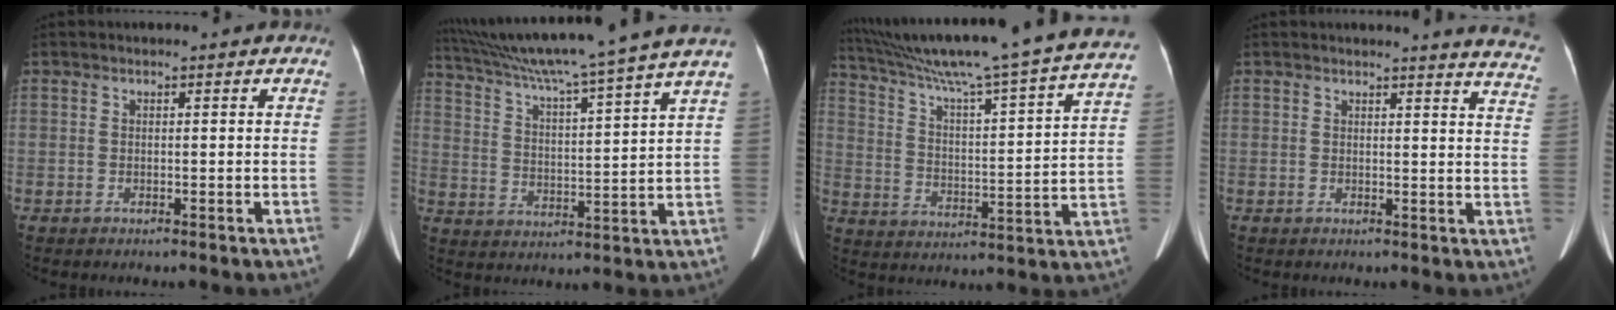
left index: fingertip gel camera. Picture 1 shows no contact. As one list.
[{"total": 20.4, "force": [17.3, -2.7, 10.4], "torque": [-0.182, -0.016, 0.255]}, {"total": 29.5, "force": [25.4, -1.1, 15.0], "torque": [-0.248, -0.046, 0.351]}, {"total": 10.2, "force": [10.0, -0.1, 2.2], "torque": [-0.004, -0.083, 0.073]}]